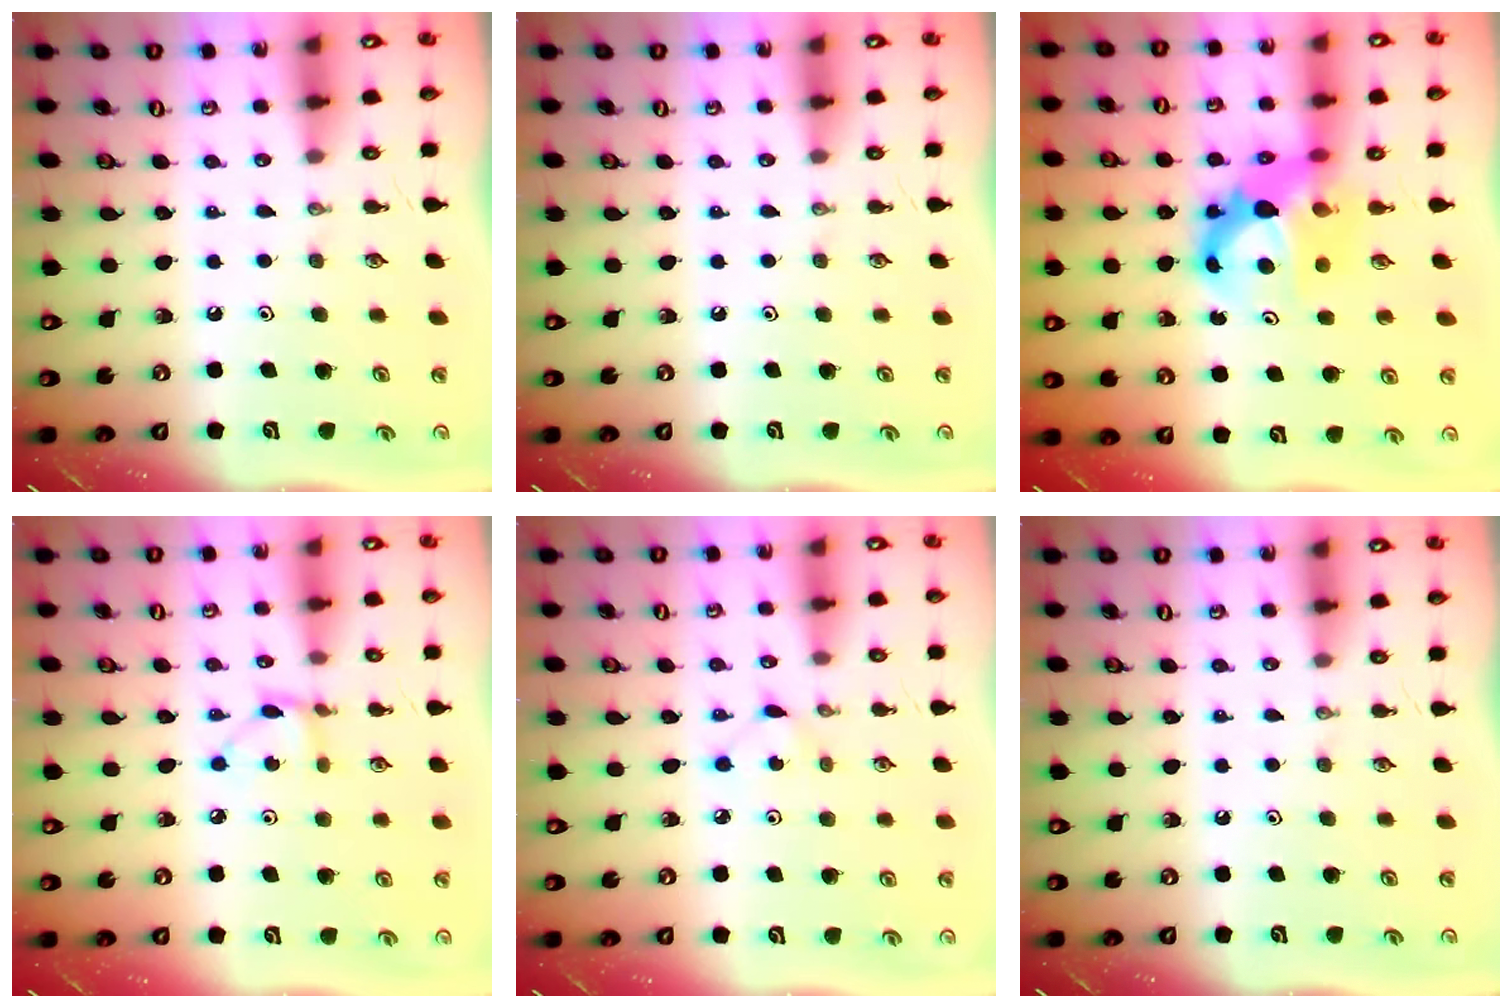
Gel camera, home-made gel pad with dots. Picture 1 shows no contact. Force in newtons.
{"total": 0.0}
{"total": 9.6, "press": 9.6, "slide": 1.1}
{"total": 3.4, "press": 3.4, "slide": 0.3}
{"total": 3.0, "press": 3.0, "slide": 0.3}
{"total": 0.0}